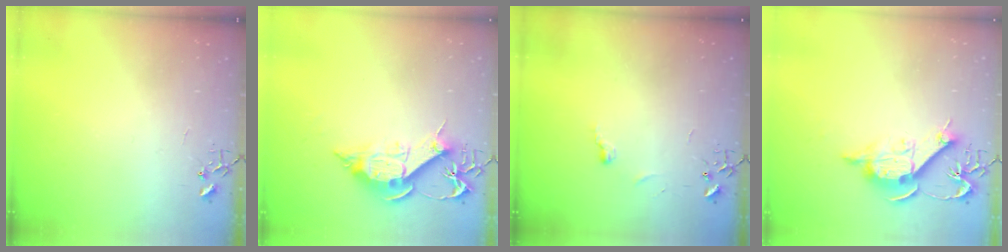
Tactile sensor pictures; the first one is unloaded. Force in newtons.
{"total": 11.4, "press": 11.3, "slide": 1.1}
{"total": 3.4, "press": 3.4, "slide": 0.4}
{"total": 11.7, "press": 11.7, "slide": 0.6}